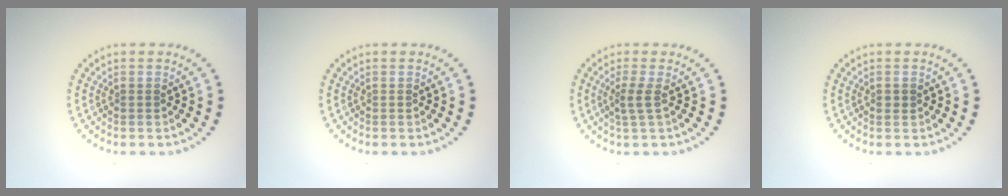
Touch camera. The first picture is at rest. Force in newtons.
{"total": 0.0}
{"total": 1.8, "press": 1.3, "slide": 1.3}
{"total": 0.8, "press": 0.7, "slide": 0.2}